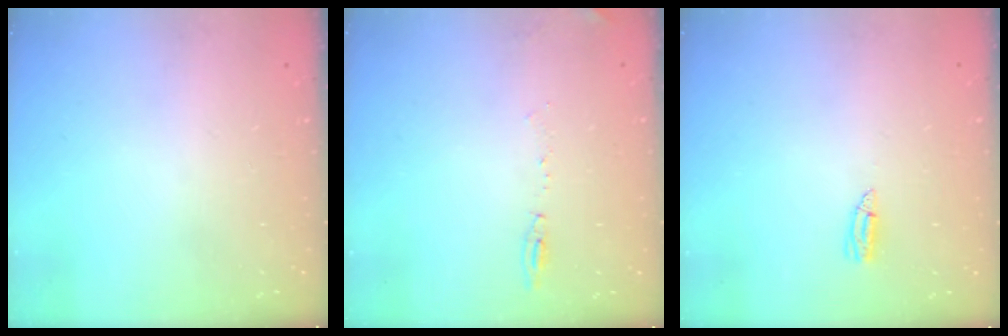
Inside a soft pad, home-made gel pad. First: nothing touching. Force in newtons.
{"total": 6.3, "press": 5.7, "slide": 2.6}
{"total": 4.8, "press": 4.3, "slide": 2.0}